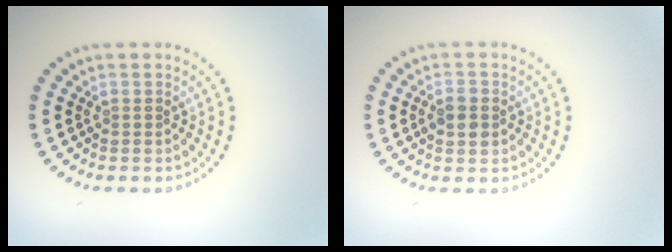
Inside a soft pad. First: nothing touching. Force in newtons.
{"total": 2.7, "press": 2.7, "slide": 0.1}